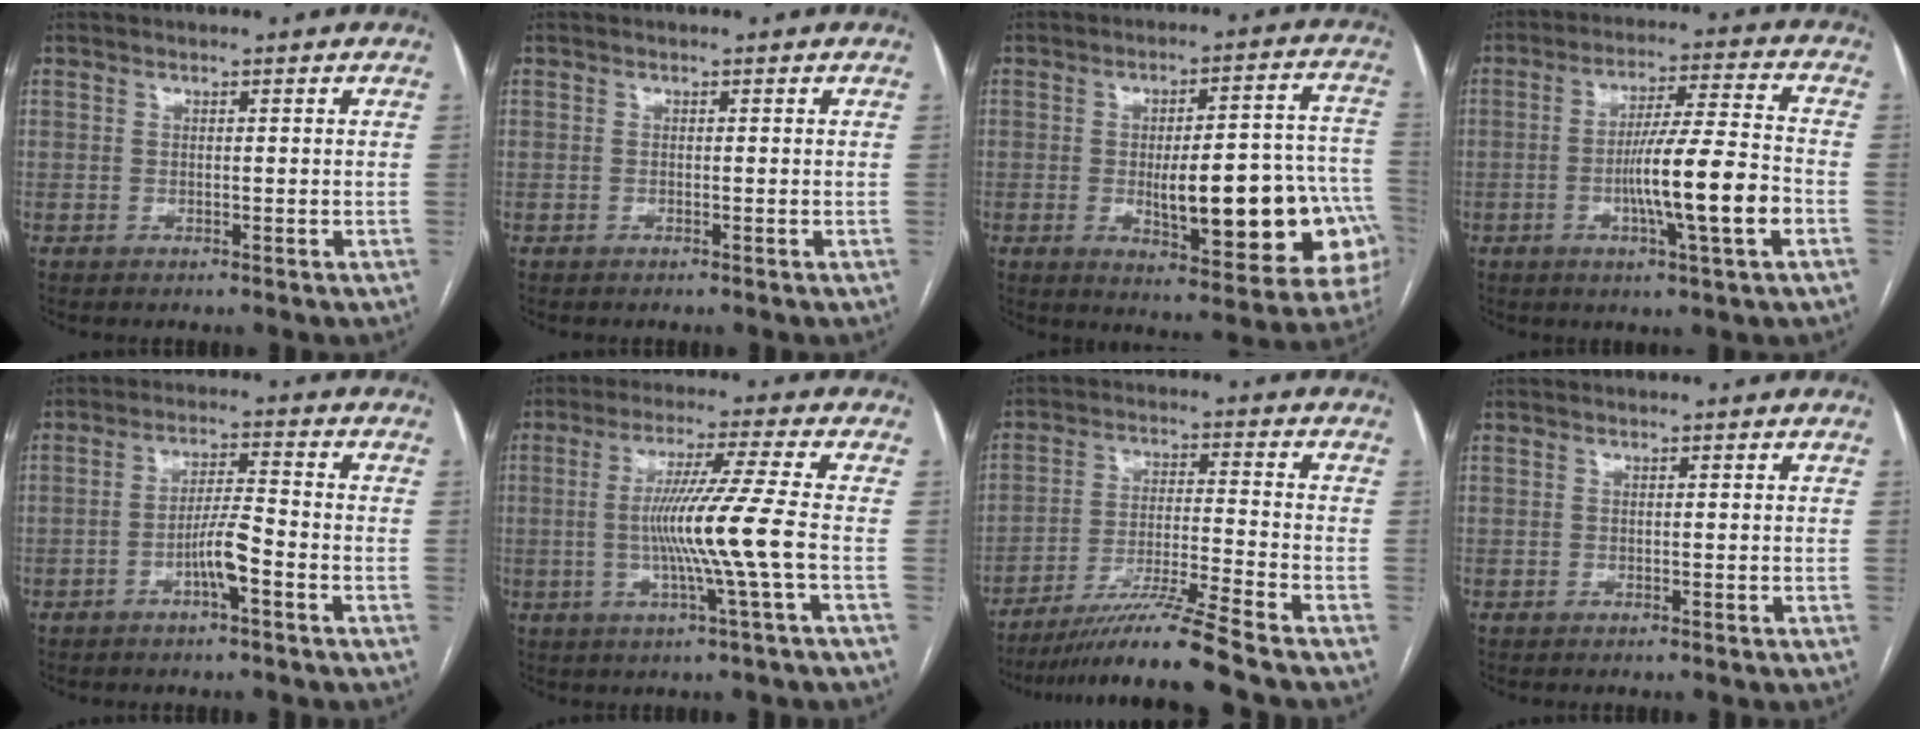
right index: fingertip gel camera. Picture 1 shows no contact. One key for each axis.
{"total": 0.0}
{"total": 20.4, "fx": -4.3, "fy": 5.2, "fz": 19.3, "tx": -0.179, "ty": 0.028, "tz": -0.036}
{"total": 12.1, "fx": -3.4, "fy": -0.3, "fz": 11.6, "tx": -0.199, "ty": -0.001, "tz": -0.060}
{"total": 5.3, "fx": -2.5, "fy": 0.3, "fz": 4.6, "tx": -0.089, "ty": 0.008, "tz": -0.044}
{"total": 10.2, "fx": -1.6, "fy": -2.4, "fz": 9.8, "tx": -0.188, "ty": -0.007, "tz": -0.025}
{"total": 12.3, "fx": -10.2, "fy": -2.7, "fz": 6.3, "tx": -0.109, "ty": -0.022, "tz": -0.178}
{"total": 0.0}